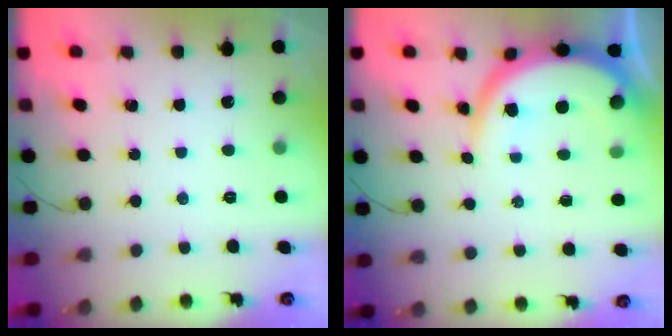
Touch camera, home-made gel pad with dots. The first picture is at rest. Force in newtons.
{"total": 9.5, "press": 9.4, "slide": 0.9}